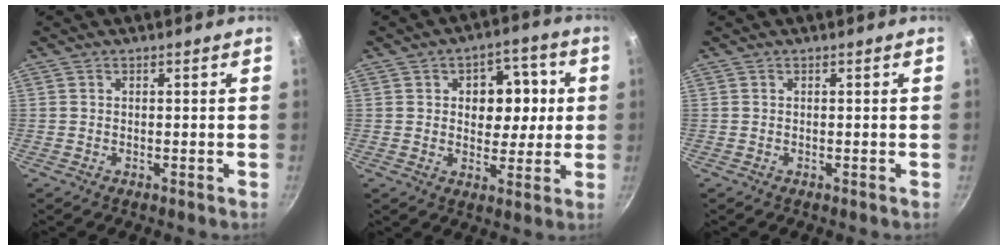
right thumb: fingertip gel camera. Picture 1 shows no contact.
{"total": 10.6, "force": [1.8, 7.6, 7.2], "torque": [-0.049, 0.002, 0.021]}
{"total": 0.0}